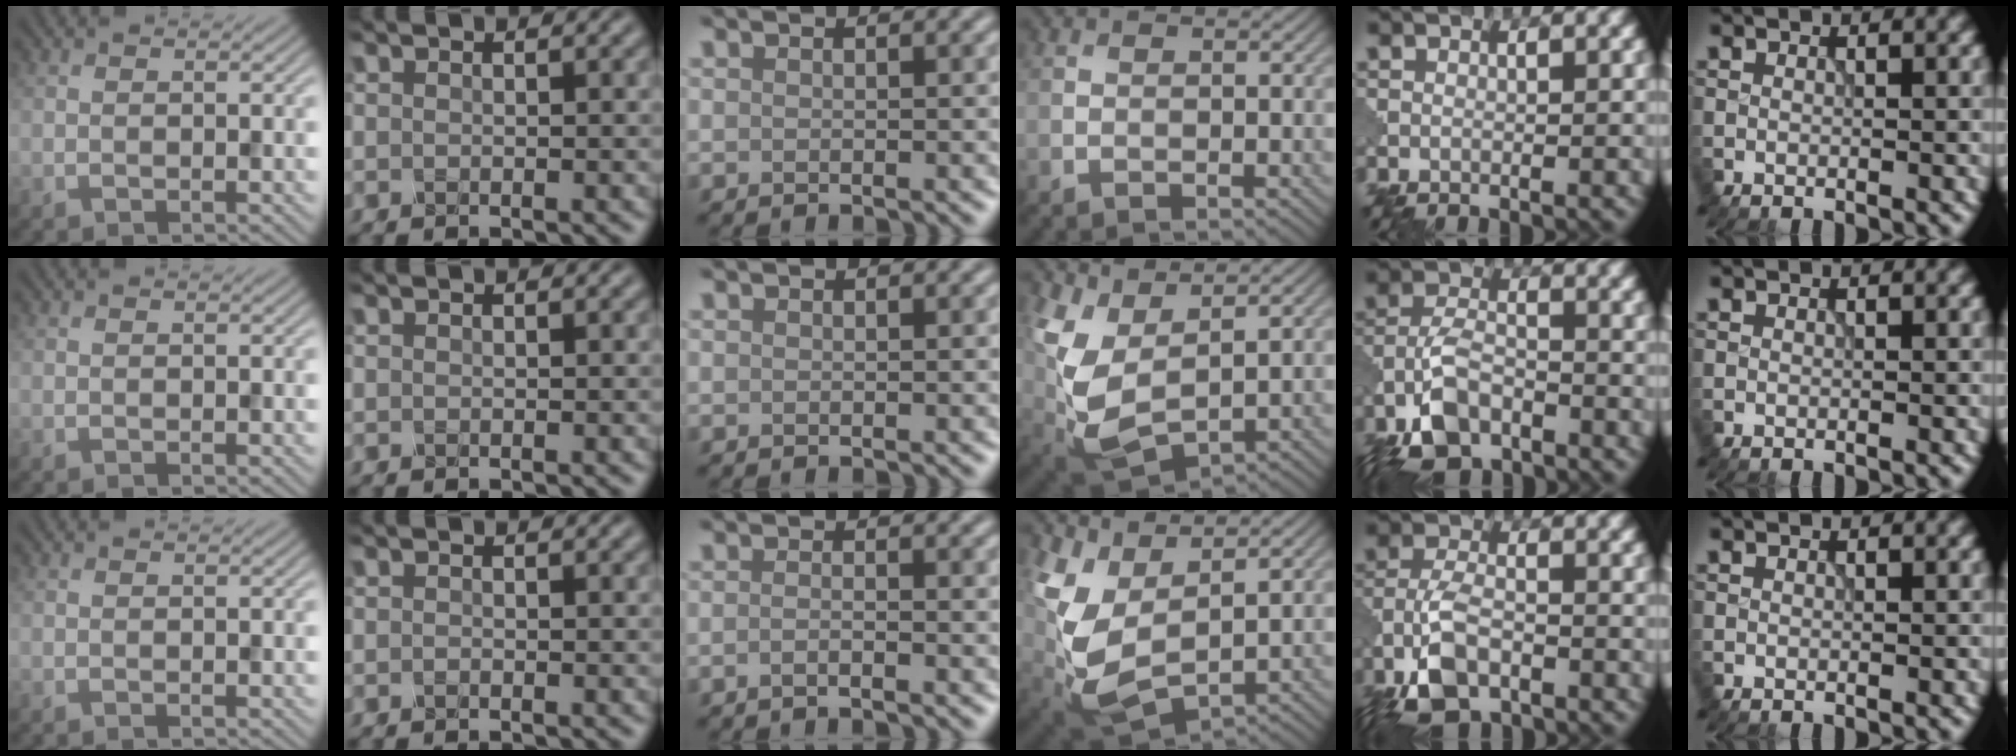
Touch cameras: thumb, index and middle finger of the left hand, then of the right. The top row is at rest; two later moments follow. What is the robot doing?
{"motion": "insert", "object": "pin"}